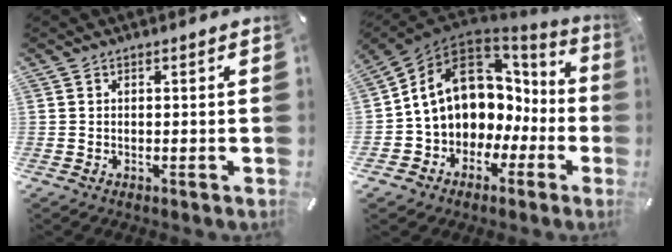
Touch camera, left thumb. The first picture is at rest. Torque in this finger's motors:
{"motor_torque": [0.11, 1.96, 1.67, 1.10, 0.26]}